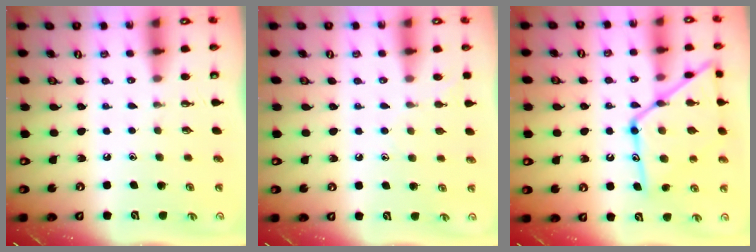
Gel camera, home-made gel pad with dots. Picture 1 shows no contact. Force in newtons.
{"total": 5.9, "press": 5.9, "slide": 0.7}
{"total": 19.8, "press": 19.8, "slide": 1.7}